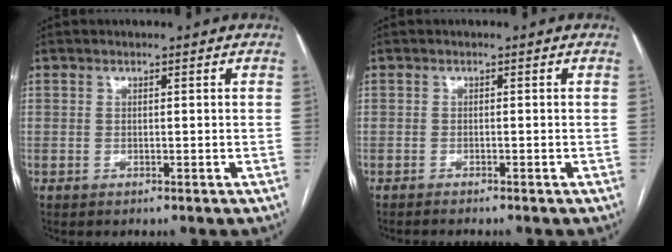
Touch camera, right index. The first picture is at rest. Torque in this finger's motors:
{"motor_torque": [-0.08, -0.08, -0.03, 0.01]}